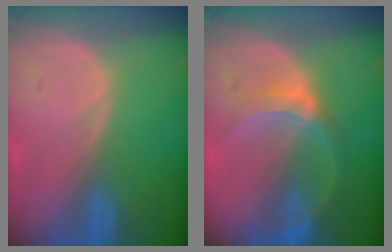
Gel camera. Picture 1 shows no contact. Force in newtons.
{"total": 6.2, "press": 5.6, "slide": 2.6}